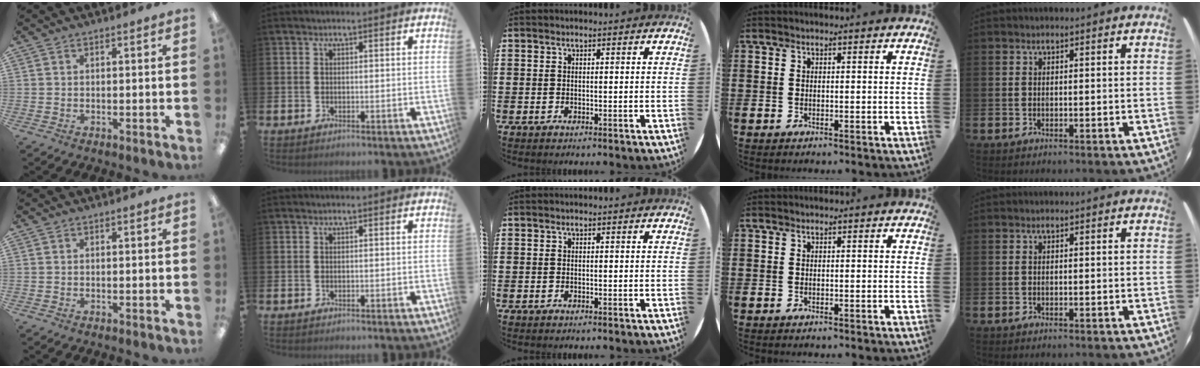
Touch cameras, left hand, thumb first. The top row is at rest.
{}